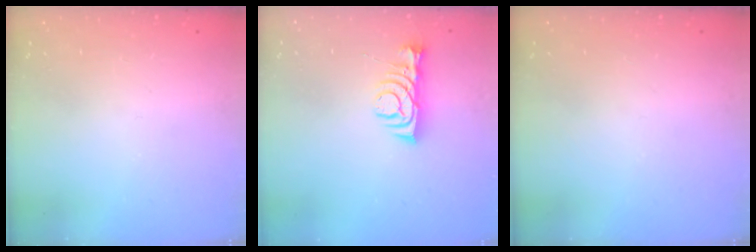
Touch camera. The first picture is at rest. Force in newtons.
{"total": 7.0, "press": 7.0, "slide": 0.8}
{"total": 0.0}